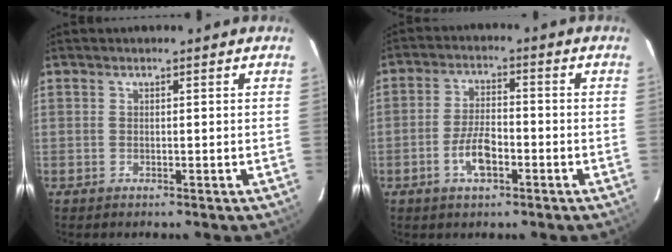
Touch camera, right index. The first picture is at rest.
{"total": 4.9, "force": [-2.3, 2.3, 3.6], "torque": [-0.075, 0.003, -0.039]}